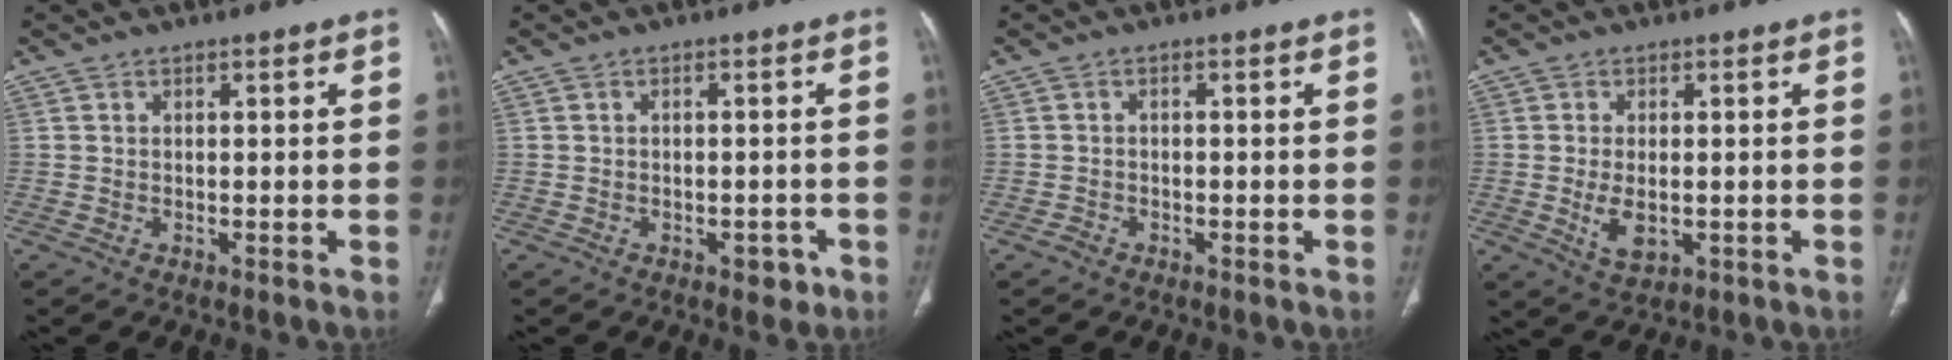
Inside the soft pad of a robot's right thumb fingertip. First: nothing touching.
{"total": 2.8, "force": [-1.4, 1.7, 1.7], "torque": [-0.010, 0.007, -0.014]}
{"total": 1.2, "force": [-0.9, 0.8, 0.2], "torque": [-0.007, 0.004, -0.019]}
{"total": 5.2, "force": [-0.8, 2.9, 4.2], "torque": [-0.077, -0.009, -0.006]}